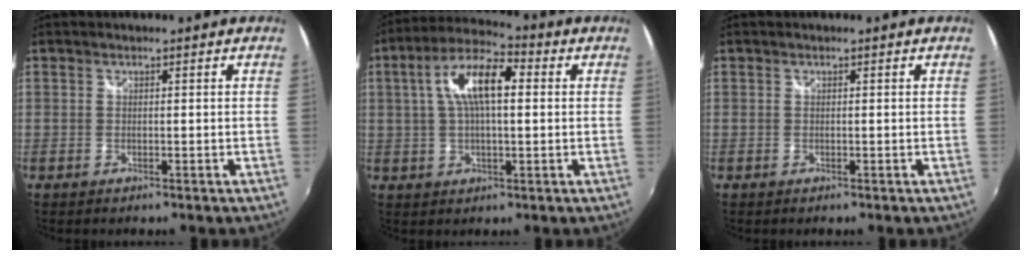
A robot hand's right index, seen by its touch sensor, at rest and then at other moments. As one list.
[{"total": 11.2, "force": [2.1, 4.3, 10.2], "torque": [-0.191, 0.025, 0.034]}, {"total": 0.0}]